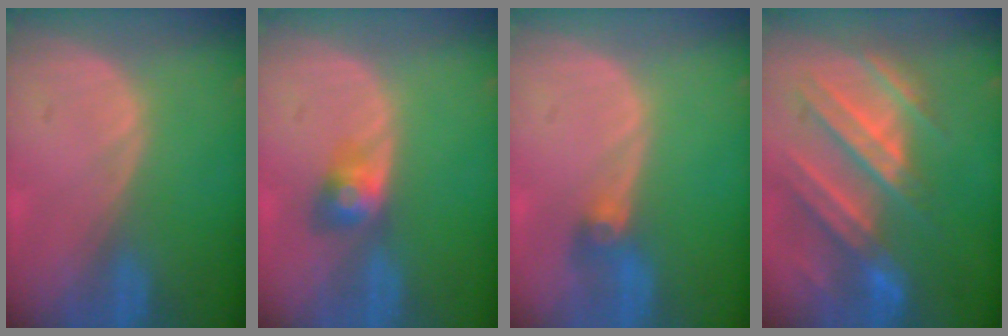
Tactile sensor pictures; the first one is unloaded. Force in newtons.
{"total": 3.3, "press": 3.3, "slide": 0.3}
{"total": 2.9, "press": 2.6, "slide": 1.4}
{"total": 10.5, "press": 9.6, "slide": 4.2}